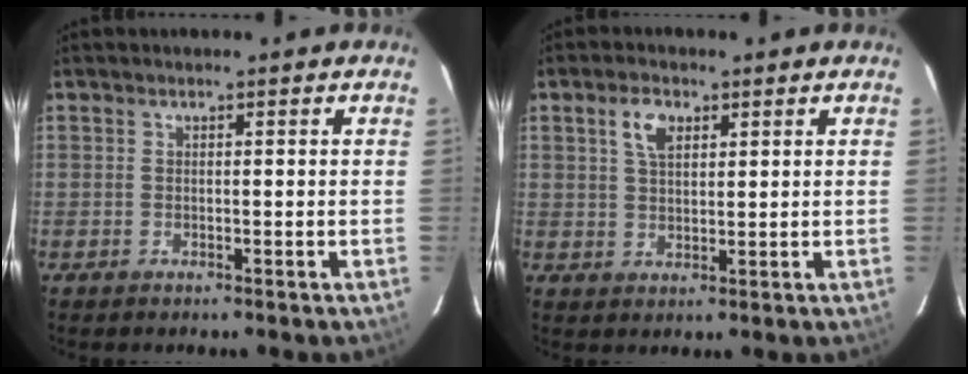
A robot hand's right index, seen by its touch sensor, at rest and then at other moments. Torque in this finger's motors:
{"motor_torque": [0.07, -0.01, 0.09, 0.05]}